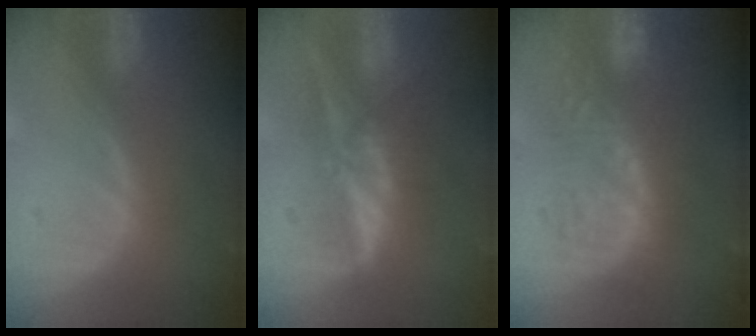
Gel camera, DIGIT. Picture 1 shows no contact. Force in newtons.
{"total": 5.8, "press": 5.5, "slide": 2.0}
{"total": 8.8, "press": 8.4, "slide": 2.5}